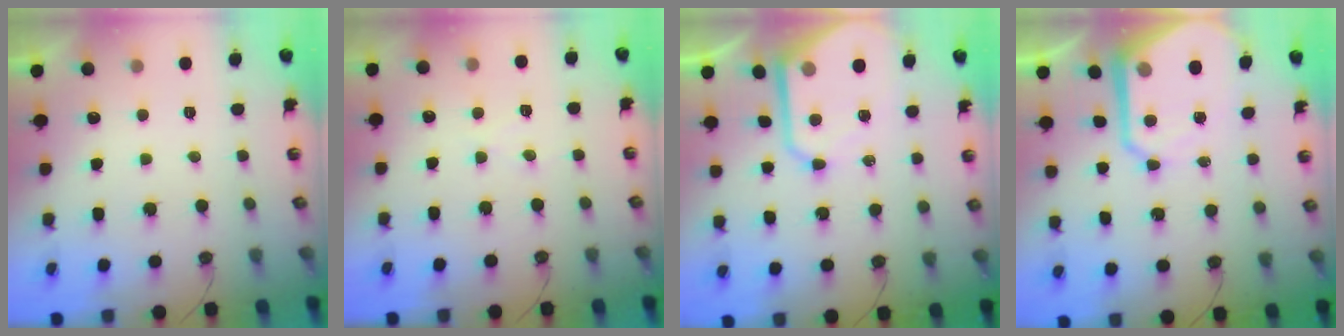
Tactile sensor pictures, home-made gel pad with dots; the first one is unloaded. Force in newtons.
{"total": 4.6, "press": 4.6, "slide": 0.4}
{"total": 11.3, "press": 11.2, "slide": 0.9}
{"total": 12.7, "press": 12.7, "slide": 1.1}